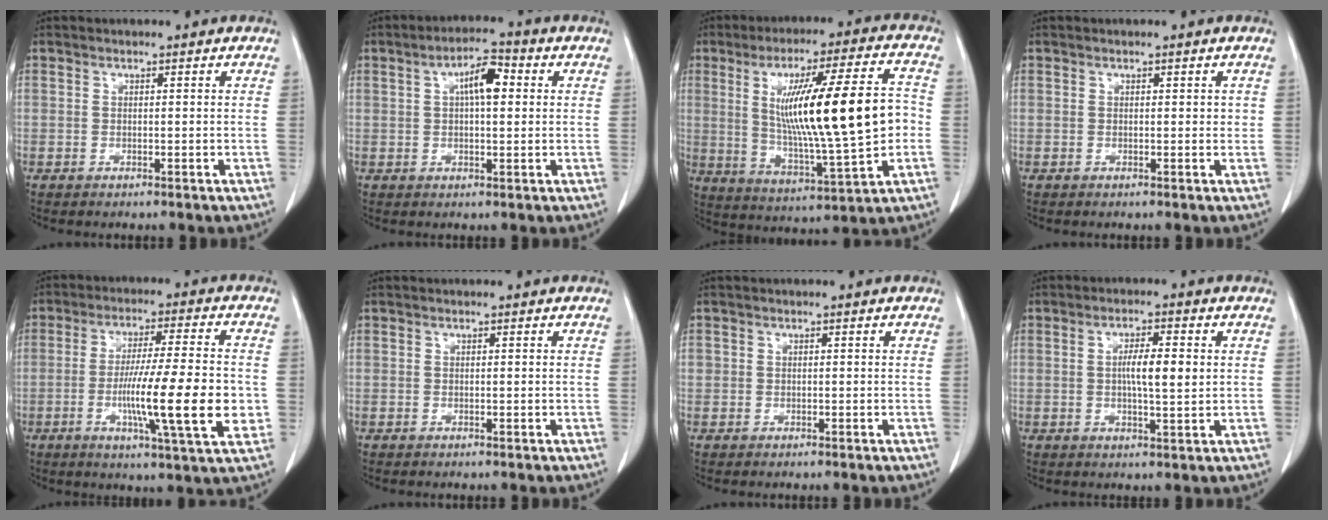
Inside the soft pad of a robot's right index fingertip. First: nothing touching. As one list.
[{"total": 6.0, "force": [1.4, 1.9, 5.5], "torque": [-0.095, 0.016, 0.022]}, {"total": 19.6, "force": [0.8, 1.6, 19.5], "torque": [-0.327, 0.005, 0.015]}, {"total": 1.1, "force": [0.2, 0.6, 0.9], "torque": [-0.006, 0.001, -0.001]}, {"total": 14.7, "force": [-3.0, 0.5, 14.4], "torque": [-0.237, -0.014, -0.054]}, {"total": 0.0}, {"total": 0.7, "force": [-0.1, 0.7, 0.1], "torque": [0.010, 0.005, -0.005]}, {"total": 5.4, "force": [0.5, 0.9, 5.3], "torque": [-0.090, 0.003, 0.007]}]